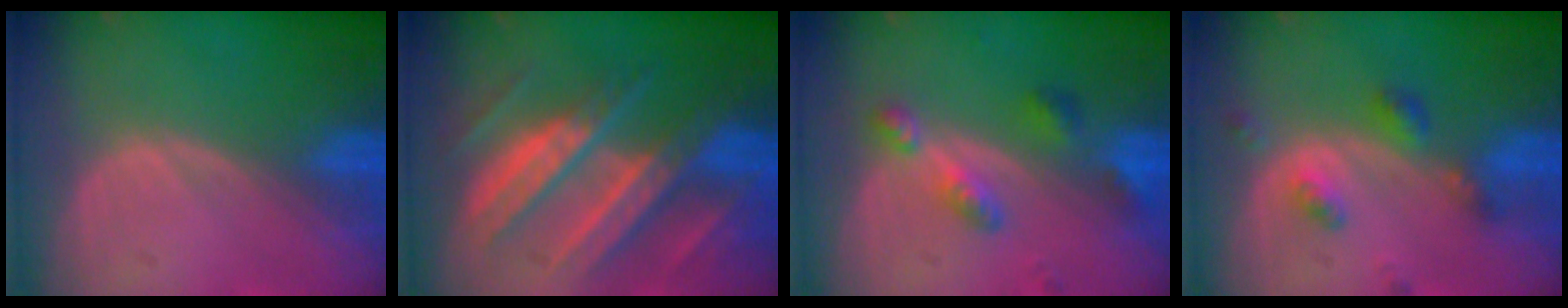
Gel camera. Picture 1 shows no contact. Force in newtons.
{"total": 10.8, "press": 10.7, "slide": 1.1}
{"total": 5.5, "press": 4.8, "slide": 2.6}
{"total": 4.9, "press": 4.4, "slide": 2.2}